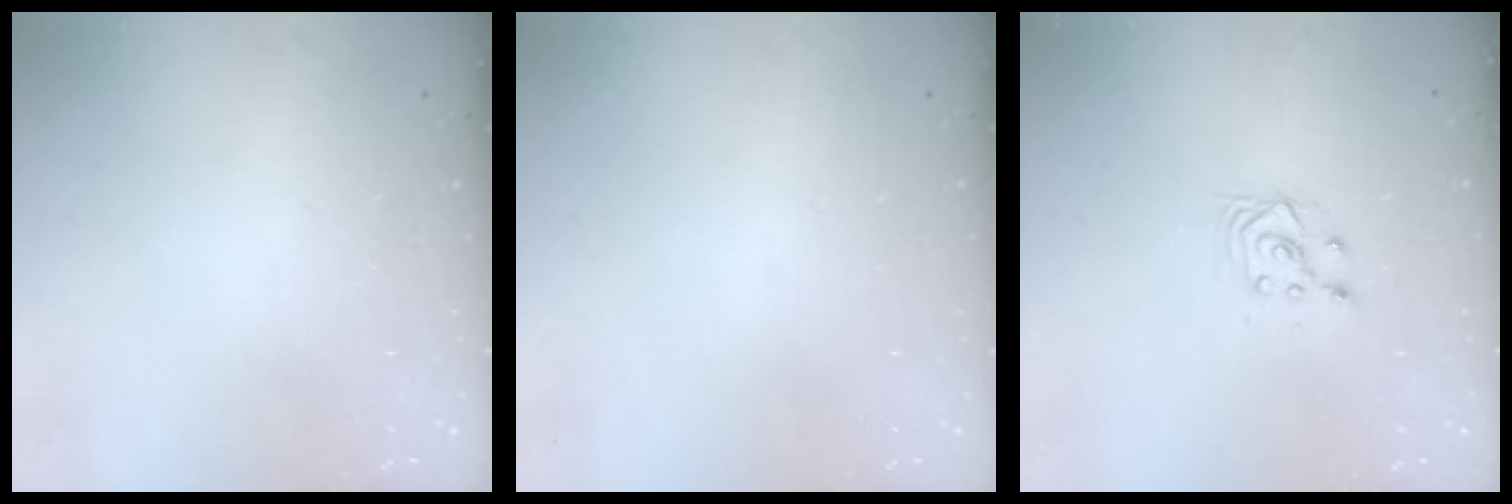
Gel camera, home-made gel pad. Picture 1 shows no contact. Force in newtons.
{"total": 0.0}
{"total": 3.7, "press": 3.4, "slide": 1.6}